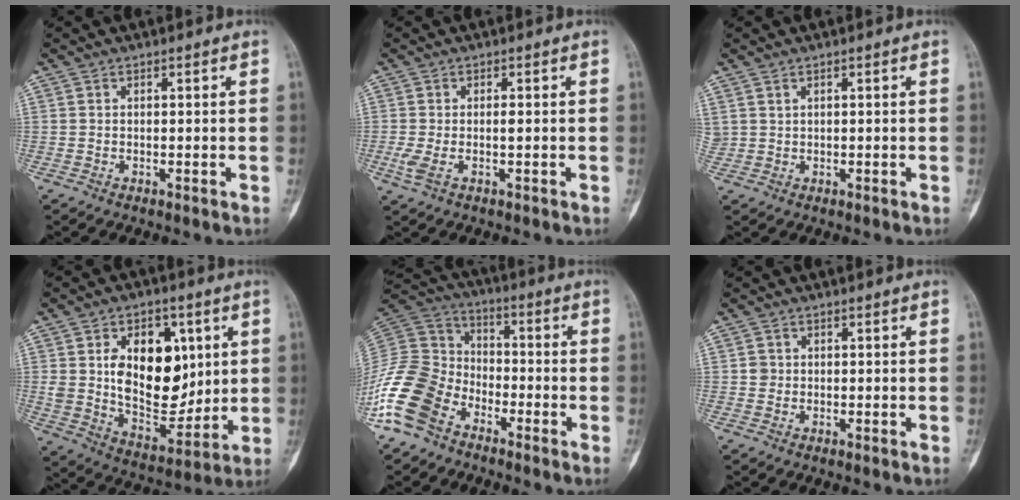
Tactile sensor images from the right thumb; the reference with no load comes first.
{"total": 3.2, "force": [-0.6, 1.2, 3.0], "torque": [-0.078, 0.005, -0.012]}
{"total": 1.2, "force": [1.0, 0.8, 0.2], "torque": [0.003, -0.003, 0.018]}
{"total": 18.8, "force": [4.2, 11.8, 14.0], "torque": [-0.165, -0.023, 0.084]}
{"total": 15.7, "force": [-8.9, 10.7, 7.3], "torque": [-0.142, 0.059, -0.184]}
{"total": 1.4, "force": [0.0, 1.3, 0.3], "torque": [0.001, 0.003, 0.001]}